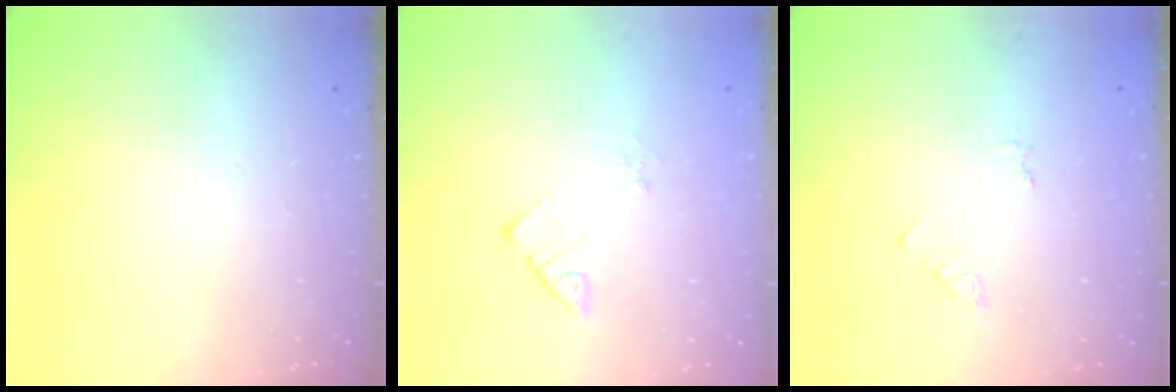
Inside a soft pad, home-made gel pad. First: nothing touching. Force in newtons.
{"total": 2.6, "press": 2.6, "slide": 0.1}
{"total": 2.9, "press": 2.9, "slide": 0.4}